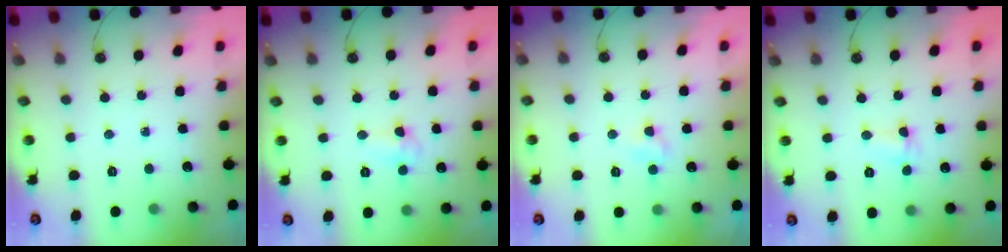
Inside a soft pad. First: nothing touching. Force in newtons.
{"total": 5.3, "press": 5.2, "slide": 0.8}
{"total": 3.2, "press": 3.2, "slide": 0.4}
{"total": 3.1, "press": 2.9, "slide": 1.0}